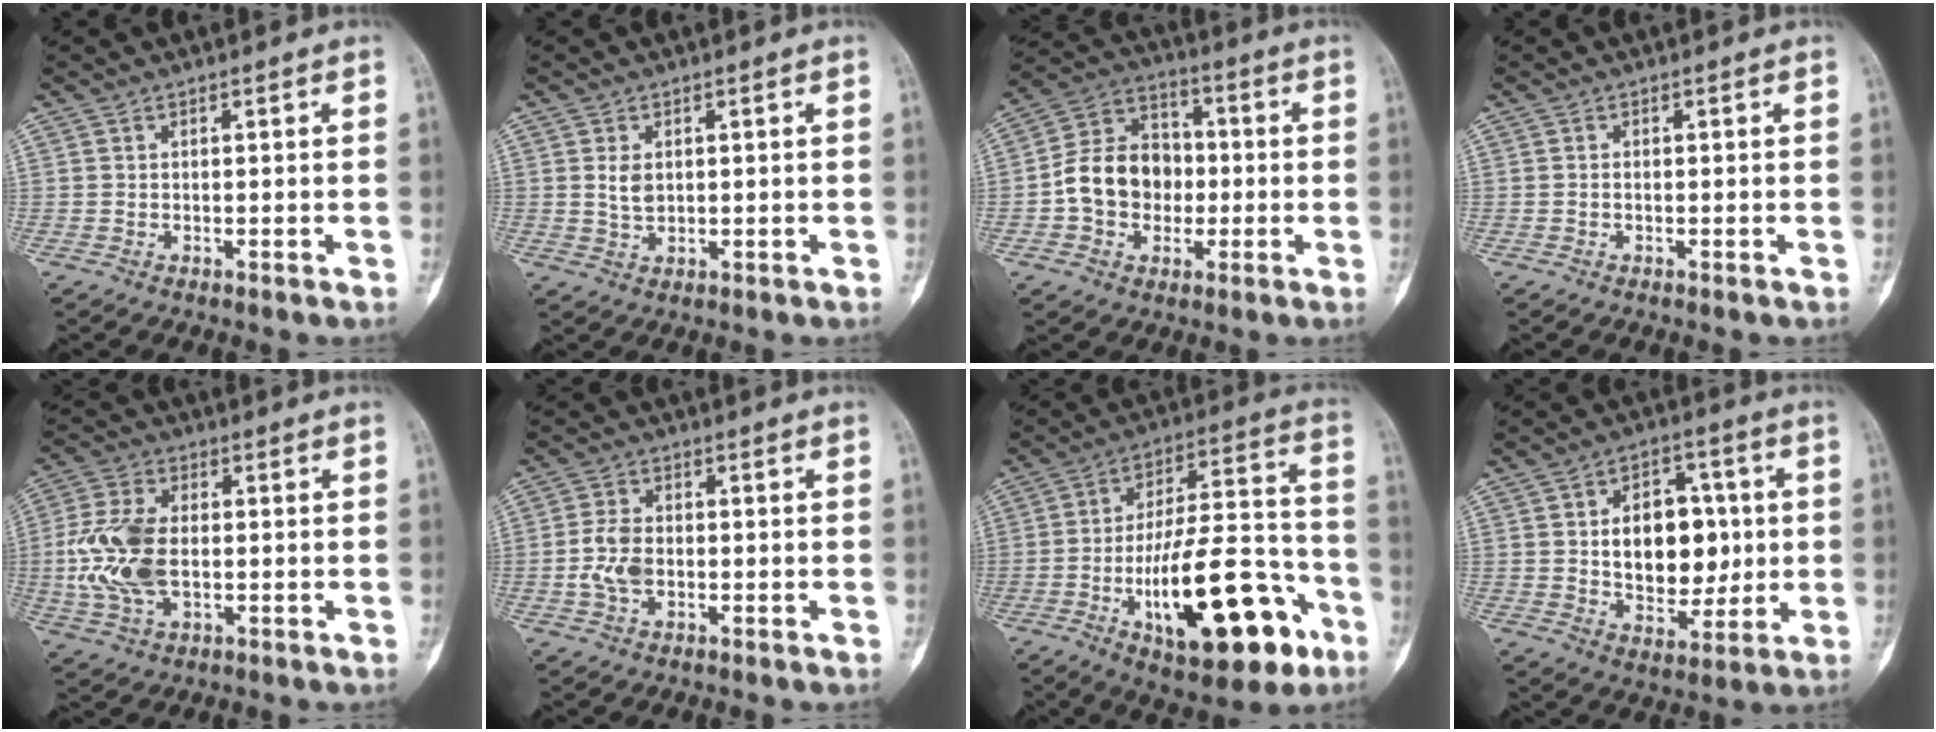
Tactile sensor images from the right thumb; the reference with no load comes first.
{"total": 3.0, "force": [0.7, 2.0, 2.1], "torque": [-0.029, -0.006, 0.017]}
{"total": 13.1, "force": [-1.5, 10.6, 7.6], "torque": [-0.098, 0.036, -0.034]}
{"total": 0.0}
{"total": 12.9, "force": [-0.7, 7.6, 10.4], "torque": [-0.226, 0.006, -0.011]}
{"total": 5.7, "force": [-0.9, 3.7, 4.2], "torque": [-0.084, 0.009, -0.020]}
{"total": 25.6, "force": [-10.3, 9.9, 21.3], "torque": [-0.320, 0.056, -0.148]}
{"total": 14.8, "force": [1.1, 9.9, 10.9], "torque": [-0.111, 0.006, 0.025]}